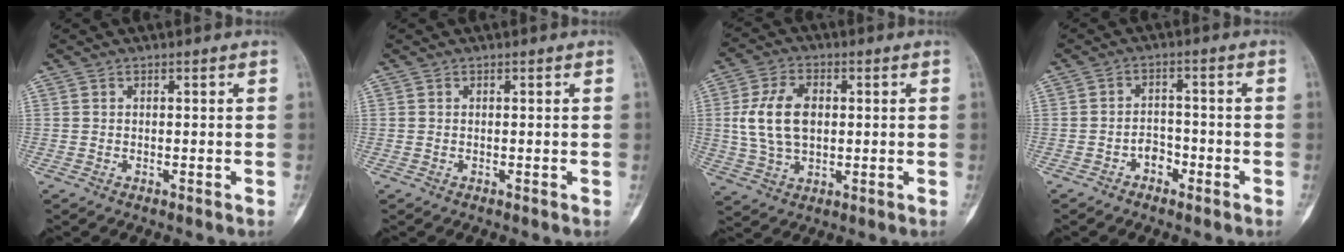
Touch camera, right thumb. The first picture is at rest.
{"total": 0.0}
{"total": 10.8, "force": [1.1, 6.9, 8.3], "torque": [-0.153, 0.005, 0.026]}
{"total": 3.4, "force": [-2.0, 2.4, 1.5], "torque": [-0.003, 0.021, -0.035]}